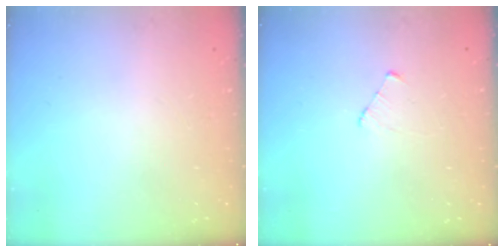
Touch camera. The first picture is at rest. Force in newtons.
{"total": 2.9, "press": 2.8, "slide": 0.3}